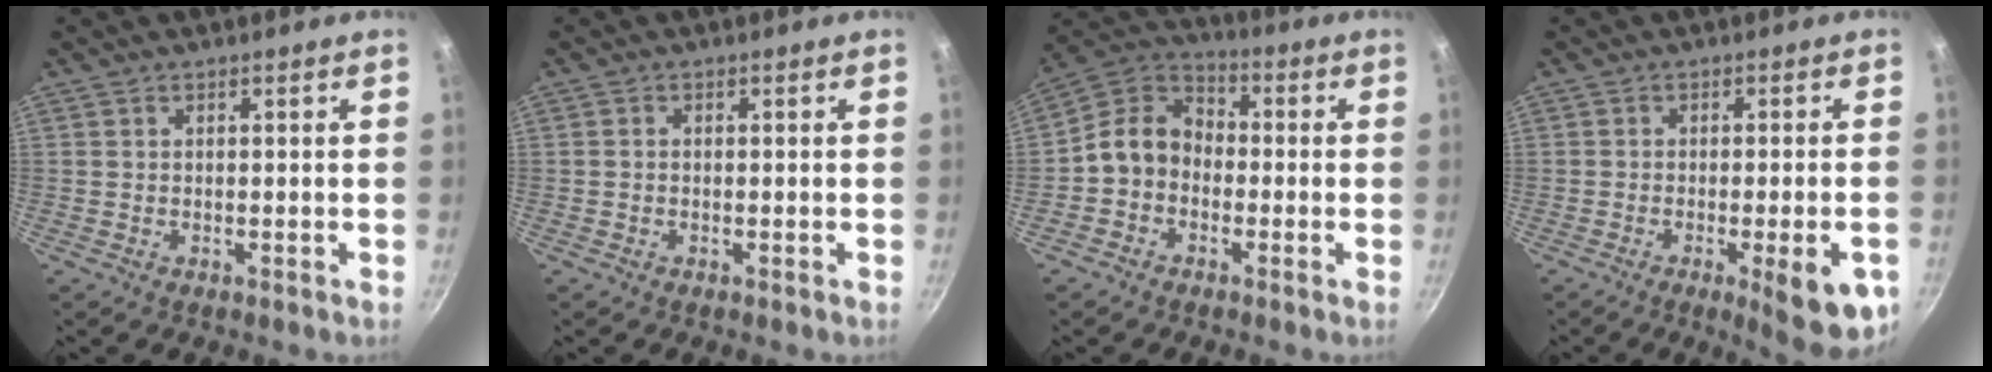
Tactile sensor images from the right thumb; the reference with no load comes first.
{"total": 0.5, "force": [-0.2, 0.4, 0.3], "torque": [-0.006, 0.003, -0.004]}
{"total": 9.2, "force": [-1.8, 7.5, 5.1], "torque": [-0.058, 0.041, -0.059]}
{"total": 10.8, "force": [-4.2, 2.5, 9.7], "torque": [-0.104, 0.010, -0.050]}